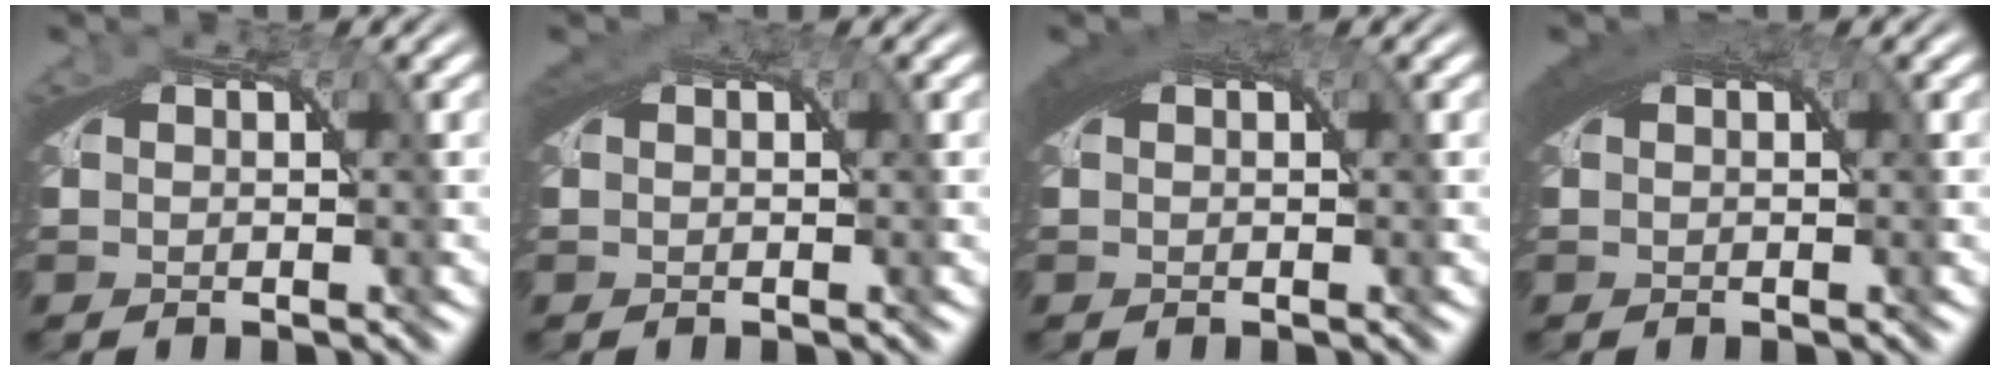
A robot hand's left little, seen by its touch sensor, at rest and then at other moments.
{"total": 1.2, "force": [0.5, 0.8, 0.8], "torque": [-0.017, -0.003, 0.007]}
{"total": 2.7, "force": [0.9, 1.3, 2.2], "torque": [-0.043, -0.003, 0.016]}
{"total": 2.8, "force": [0.9, 1.4, 2.2], "torque": [-0.045, -0.003, 0.016]}